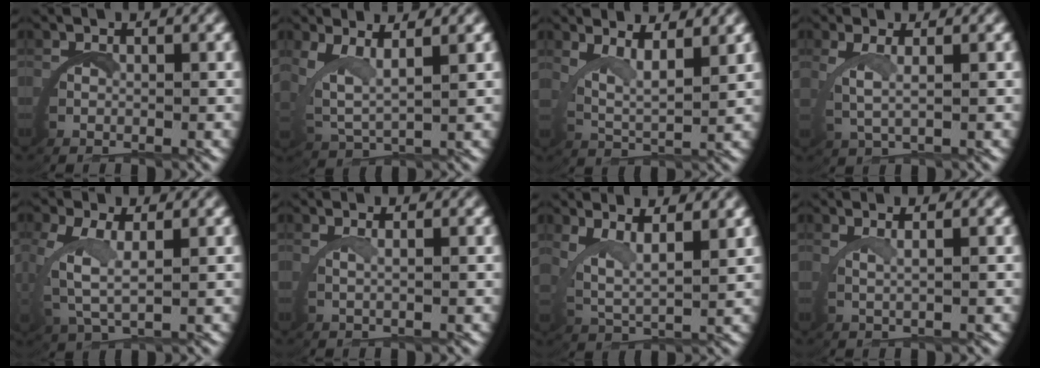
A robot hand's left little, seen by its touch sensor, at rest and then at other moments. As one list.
[{"total": 5.1, "force": [2.5, 2.8, 3.5], "torque": [-0.101, -0.006, 0.048]}, {"total": 4.7, "force": [3.0, 1.7, 3.2], "torque": [-0.071, -0.009, 0.049]}, {"total": 2.5, "force": [1.4, 0.2, 2.1], "torque": [-0.061, -0.005, 0.033]}, {"total": 3.6, "force": [1.2, 1.5, 3.0], "torque": [-0.087, -0.012, 0.034]}, {"total": 1.4, "force": [0.9, -0.7, 0.8], "torque": [-0.025, 0.004, 0.017]}, {"total": 5.2, "force": [2.8, 2.6, 3.5], "torque": [-0.090, -0.009, 0.048]}, {"total": 1.9, "force": [1.3, -0.8, 1.0], "torque": [-0.026, 0.003, 0.025]}]